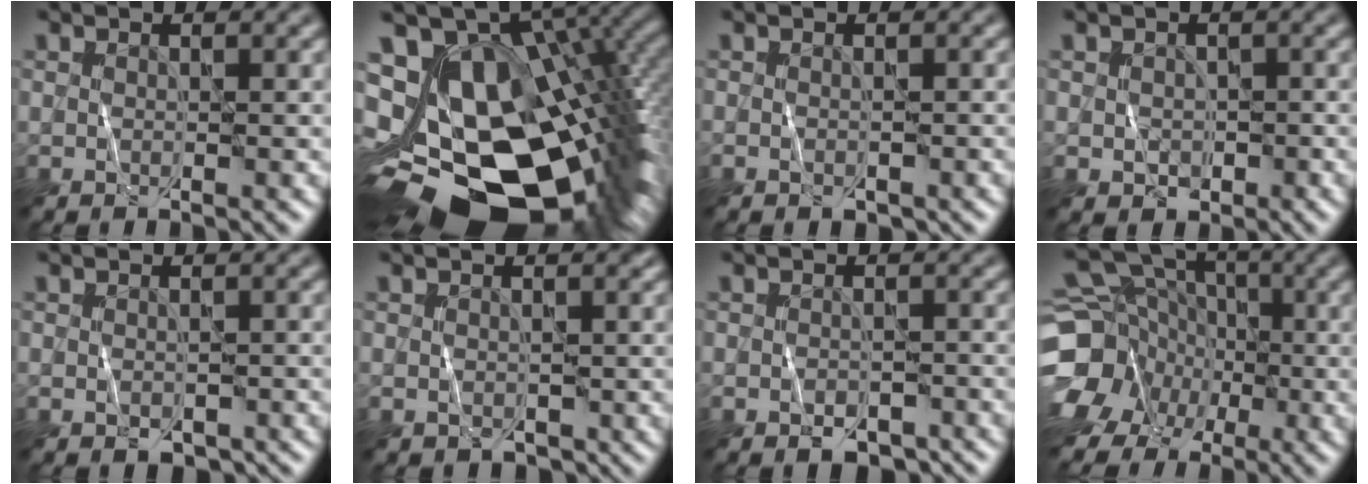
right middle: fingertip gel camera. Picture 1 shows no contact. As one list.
[{"total": 19.5, "force": [-4.2, 12.0, 14.8], "torque": [-0.221, -0.019, -0.038]}, {"total": 0.9, "force": [-0.5, 0.6, 0.5], "torque": [-0.008, -0.006, -0.005]}, {"total": 1.8, "force": [-0.5, 1.5, 0.8], "torque": [-0.008, -0.006, -0.009]}, {"total": 1.7, "force": [-0.9, 1.1, 0.9], "torque": [-0.009, -0.010, -0.008]}, {"total": 2.1, "force": [-0.8, 1.6, 1.1], "torque": [-0.011, -0.013, -0.007]}, {"total": 2.6, "force": [-1.9, 1.3, 1.1], "torque": [-0.012, -0.008, -0.024]}, {"total": 12.5, "force": [-4.4, 10.8, 4.6], "torque": [-0.109, -0.012, -0.097]}]